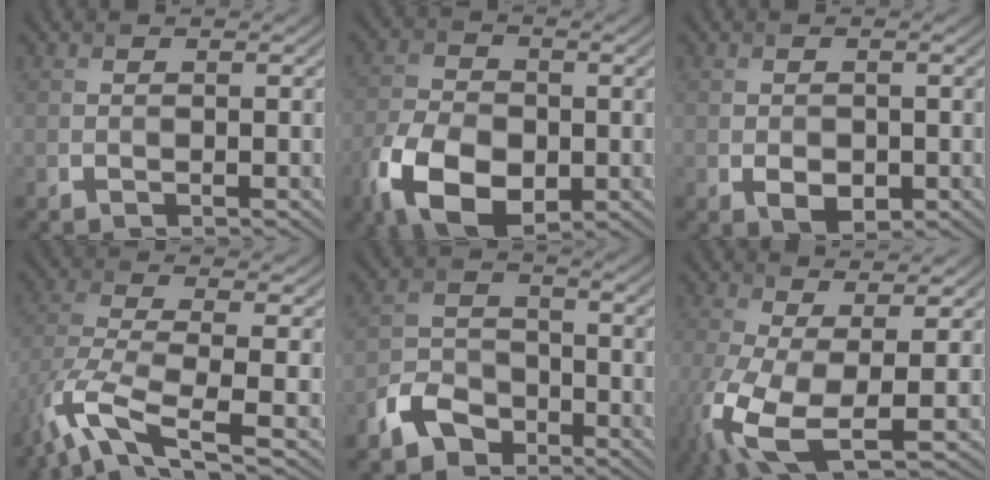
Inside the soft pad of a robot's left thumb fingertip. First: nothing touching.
{"total": 10.9, "force": [-4.2, 6.7, 7.5], "torque": [-0.176, -0.018, -0.083]}
{"total": 2.8, "force": [-0.8, 2.0, 1.8], "torque": [-0.033, -0.011, -0.013]}
{"total": 9.7, "force": [-5.5, 2.7, 7.6], "torque": [-0.174, -0.015, -0.113]}
{"total": 6.5, "force": [-4.1, 4.2, 2.8], "torque": [-0.063, -0.001, -0.095]}
{"total": 9.4, "force": [-2.7, 3.6, 8.2], "torque": [-0.210, -0.030, -0.048]}